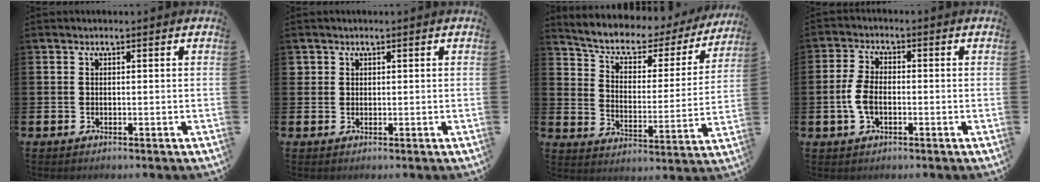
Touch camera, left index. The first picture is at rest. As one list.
[{"total": 1.2, "force": [0.9, 0.8, 0.1], "torque": [0.013, 0.000, 0.014]}, {"total": 6.3, "force": [5.1, 3.0, 2.3], "torque": [-0.067, -0.040, 0.079]}, {"total": 4.4, "force": [-0.6, 2.5, 3.6], "torque": [-0.070, 0.000, -0.015]}]